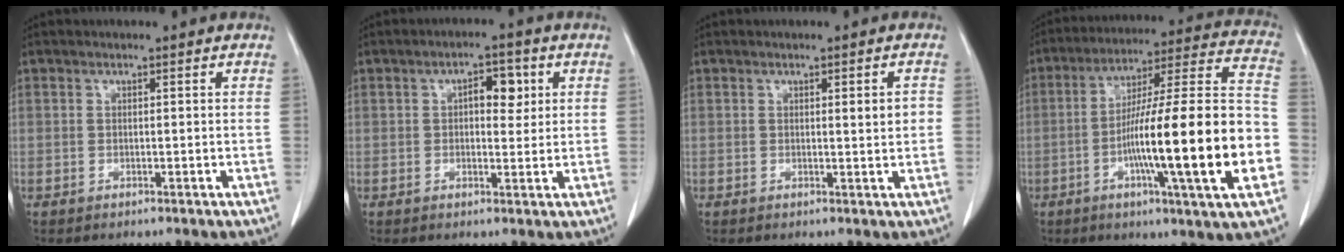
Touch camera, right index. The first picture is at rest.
{"total": 4.5, "force": [1.3, 2.2, 3.7], "torque": [-0.054, 0.011, 0.017]}
{"total": 2.4, "force": [0.4, 0.4, 2.3], "torque": [-0.032, 0.001, 0.007]}
{"total": 24.0, "force": [-5.9, 0.4, 23.3], "torque": [-0.323, 0.001, -0.100]}